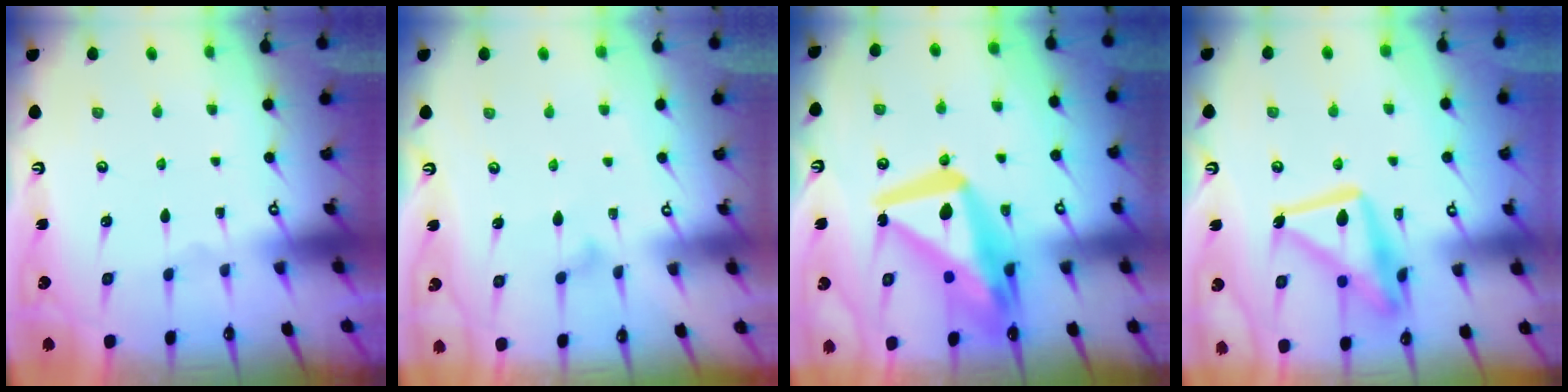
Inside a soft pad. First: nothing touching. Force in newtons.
{"total": 8.0, "press": 8.0, "slide": 0.5}
{"total": 17.4, "press": 17.3, "slide": 1.9}
{"total": 16.2, "press": 16.2, "slide": 1.2}